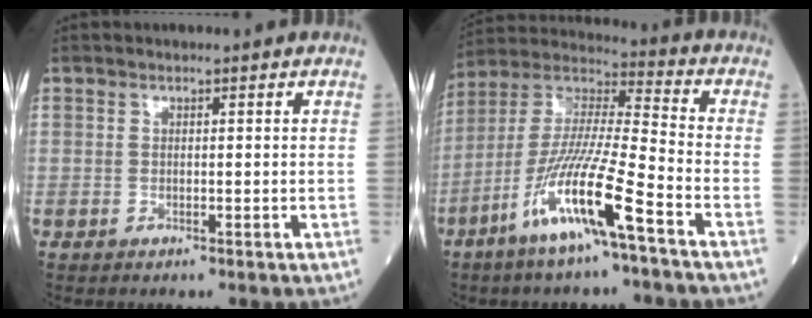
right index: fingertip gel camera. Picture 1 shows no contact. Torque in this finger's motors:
{"motor_torque": [1.59, -0.55, 1.05, 0.21]}